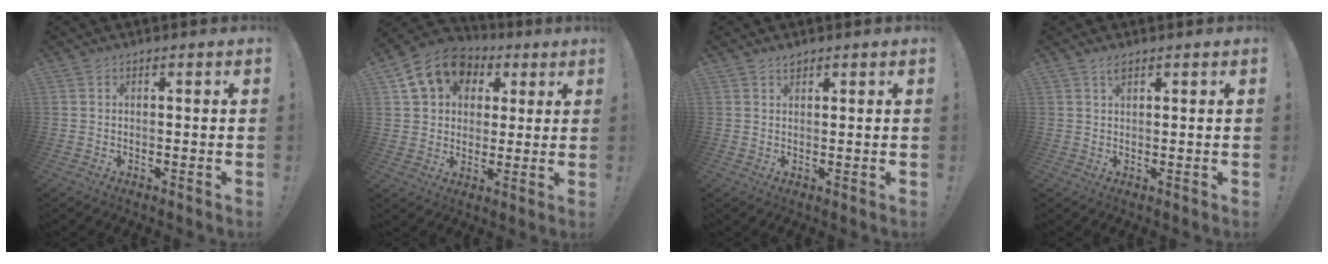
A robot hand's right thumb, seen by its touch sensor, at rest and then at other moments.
{"total": 13.5, "force": [5.9, 10.7, 5.8], "torque": [-0.081, -0.020, 0.114]}
{"total": 1.5, "force": [1.4, 0.5, 0.1], "torque": [0.006, -0.008, 0.024]}
{"total": 2.7, "force": [1.9, 0.9, 1.8], "torque": [-0.028, -0.006, 0.032]}